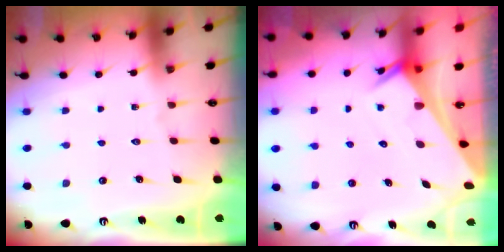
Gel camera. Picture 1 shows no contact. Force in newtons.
{"total": 2.4, "press": 2.4, "slide": 0.2}